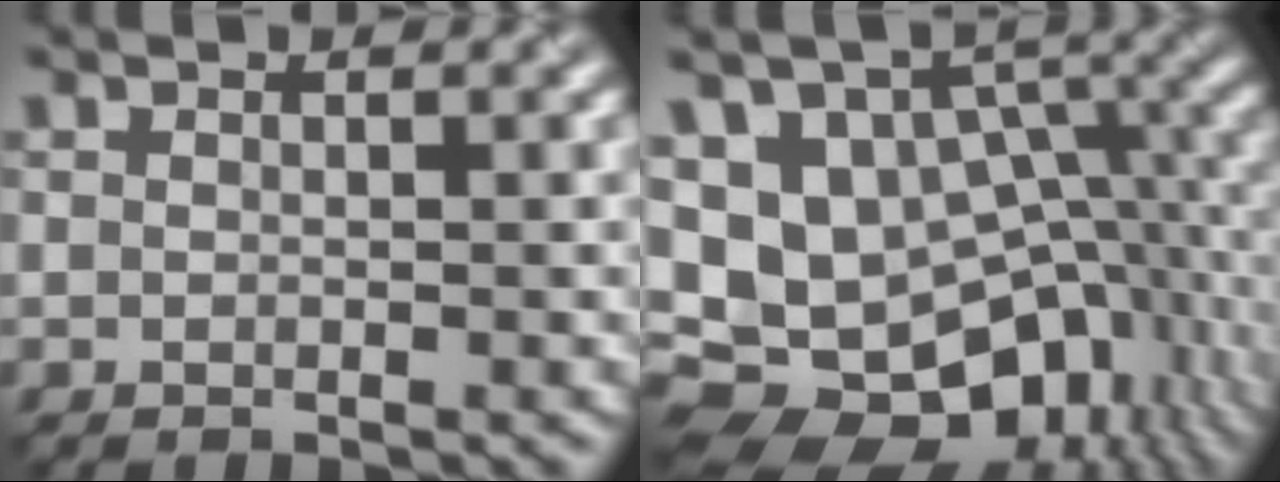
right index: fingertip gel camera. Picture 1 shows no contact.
{"total": 15.1, "force": [-3.7, 11.0, 9.7], "torque": [-0.170, -0.003, -0.018]}